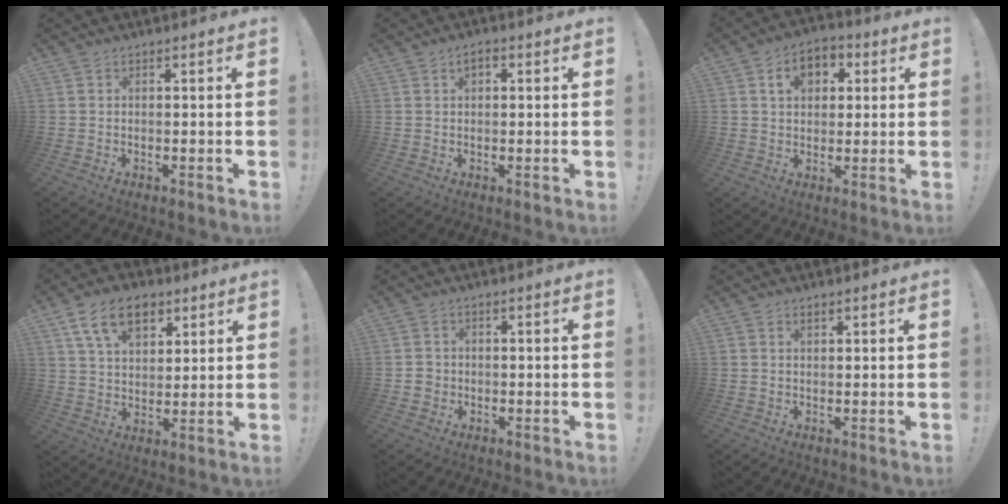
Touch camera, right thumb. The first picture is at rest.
{"total": 2.1, "force": [0.8, 1.1, 1.5], "torque": [-0.023, 0.003, 0.013]}
{"total": 8.8, "force": [3.0, 6.6, 5.0], "torque": [-0.075, 0.005, 0.055]}
{"total": 14.3, "force": [7.4, 8.9, 8.4], "torque": [-0.133, -0.021, 0.138]}
{"total": 2.9, "force": [0.2, 2.9, 0.4], "torque": [0.000, 0.005, 0.004]}
{"total": 1.4, "force": [0.9, 0.7, 0.7], "torque": [-0.012, 0.000, 0.017]}